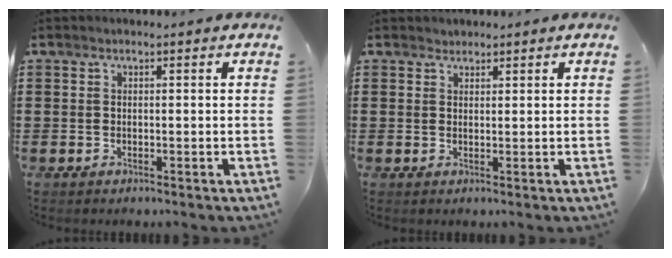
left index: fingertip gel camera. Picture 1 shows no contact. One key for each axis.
{"total": 1.1, "fx": 1.0, "fy": 0.4, "fz": -0.1, "tx": -0.001, "ty": 0.001, "tz": 0.021}